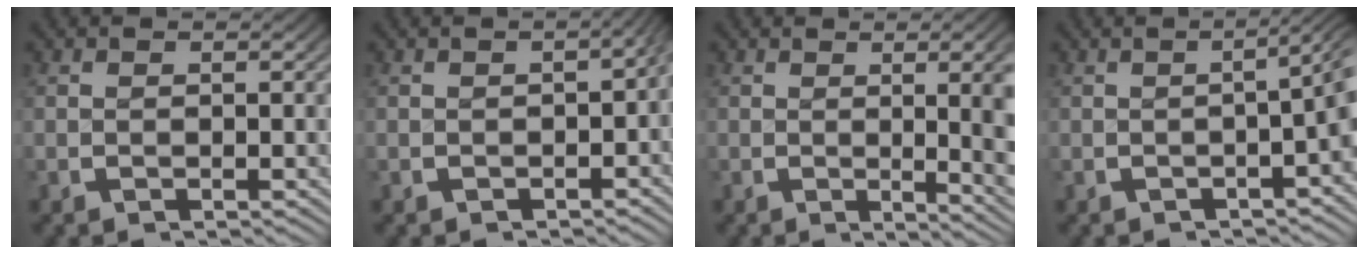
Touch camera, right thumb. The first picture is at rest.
{"total": 3.4, "force": [-0.3, 1.9, 2.7], "torque": [-0.027, 0.008, -0.008]}
{"total": 6.6, "force": [-0.7, 2.3, 6.2], "torque": [-0.065, -0.005, -0.008]}
{"total": 4.2, "force": [0.2, 1.4, 4.0], "torque": [-0.048, 0.013, -0.003]}